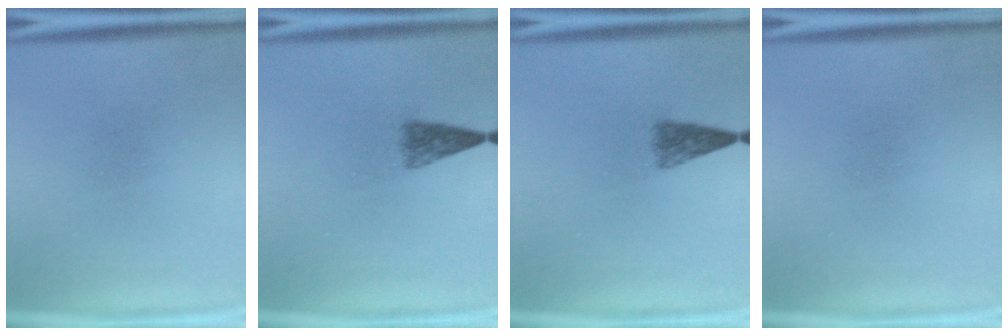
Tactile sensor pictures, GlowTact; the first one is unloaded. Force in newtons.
{"total": 2.9}
{"total": 2.9}
{"total": 0.0}